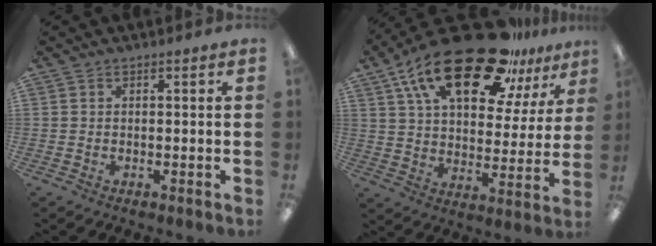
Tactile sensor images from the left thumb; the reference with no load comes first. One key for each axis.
{"total": 25.8, "fx": 17.1, "fy": 10.5, "fz": 16.2, "tx": -0.279, "ty": -0.095, "tz": 0.293}